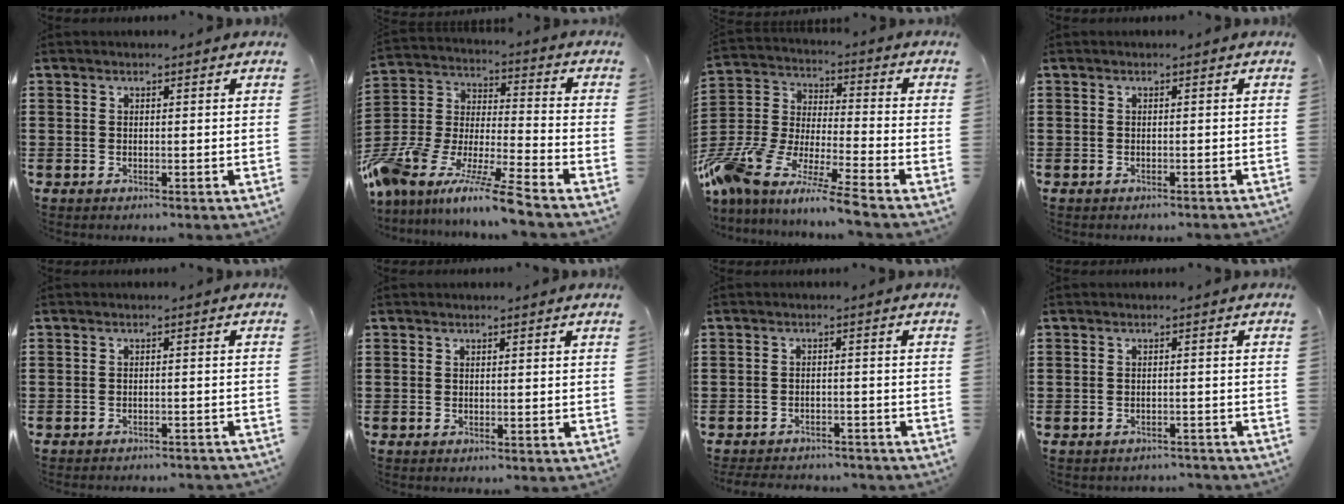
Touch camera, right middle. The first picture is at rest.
{"total": 11.4, "force": [-10.2, 0.2, 5.0], "torque": [-0.103, 0.009, -0.210]}
{"total": 9.5, "force": [-8.8, 0.1, 3.5], "torque": [-0.093, -0.007, -0.188]}
{"total": 0.5, "force": [-0.5, 0.1, 0.0], "torque": [-0.001, -0.001, -0.010]}
{"total": 1.5, "force": [-1.5, -0.1, 0.1], "torque": [-0.006, 0.001, -0.029]}
{"total": 0.0}
{"total": 2.7, "force": [-2.6, 0.3, -0.1], "torque": [-0.006, -0.001, -0.057]}
{"total": 1.4, "force": [-1.4, 0.2, 0.0], "torque": [-0.007, -0.001, -0.029]}